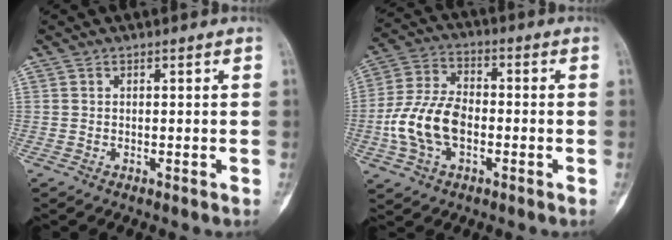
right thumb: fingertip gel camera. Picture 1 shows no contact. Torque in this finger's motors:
{"motor_torque": [1.37, 1.39, 0.34, -0.33, 0.18]}